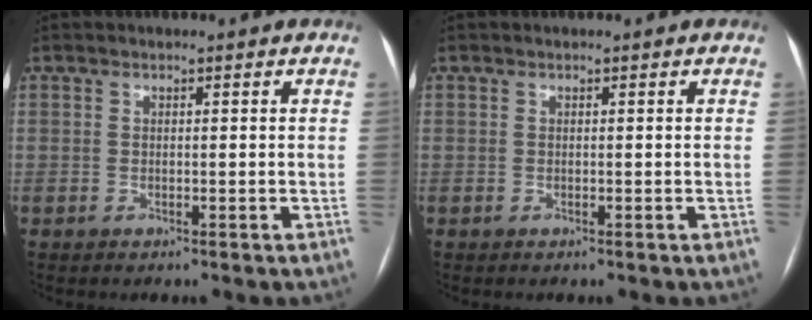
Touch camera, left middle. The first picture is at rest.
{"total": 0.0}